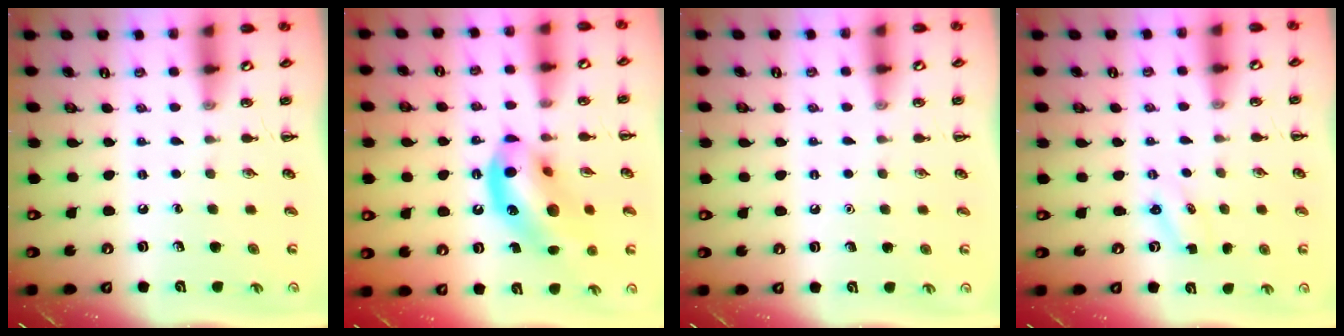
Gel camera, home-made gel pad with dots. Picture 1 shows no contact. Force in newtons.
{"total": 15.5, "press": 15.1, "slide": 3.4}
{"total": 1.6, "press": 1.6, "slide": 0.1}
{"total": 1.9, "press": 1.8, "slide": 0.6}